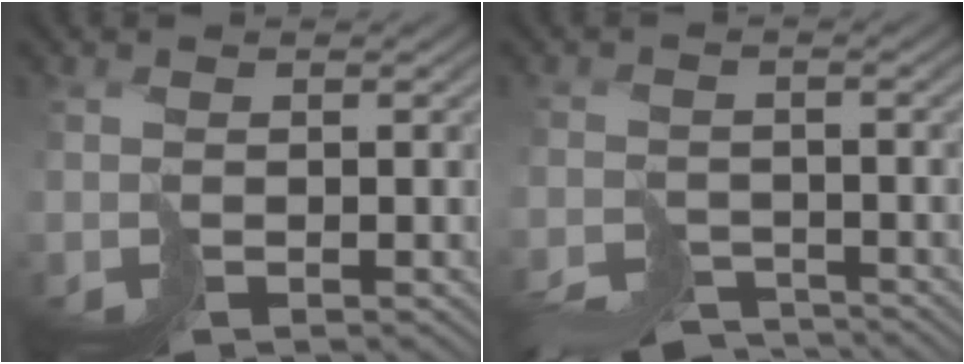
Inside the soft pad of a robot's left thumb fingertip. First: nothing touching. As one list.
[{"total": 5.2, "force": [-5.0, 1.3, 0.8], "torque": [-0.008, -0.007, -0.091]}]